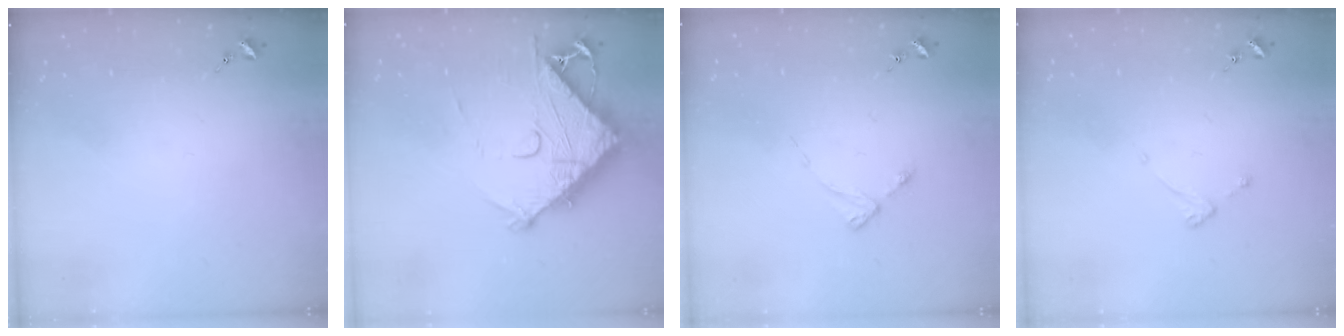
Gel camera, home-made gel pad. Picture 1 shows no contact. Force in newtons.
{"total": 13.1, "press": 13.0, "slide": 1.0}
{"total": 2.7, "press": 2.7, "slide": 0.3}
{"total": 3.6, "press": 3.6, "slide": 0.4}